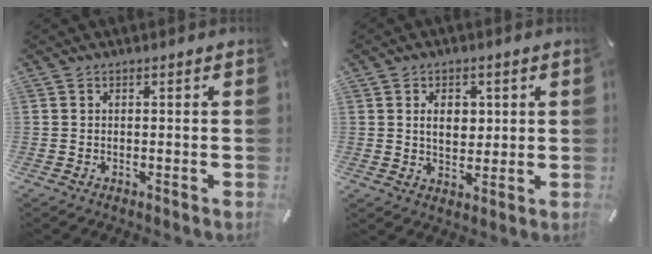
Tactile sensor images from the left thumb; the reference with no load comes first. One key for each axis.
{"total": 5.9, "fx": 1.2, "fy": 4.5, "fz": 3.7, "tx": -0.050, "ty": -0.004, "tz": 0.014}